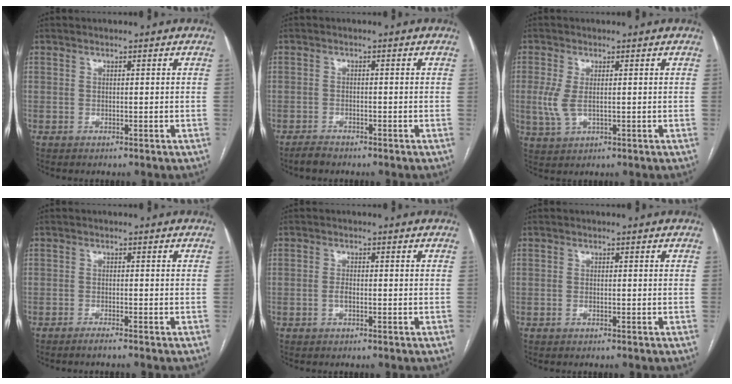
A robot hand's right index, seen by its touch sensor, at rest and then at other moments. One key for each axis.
{"total": 1.9, "fx": -1.7, "fy": 0.6, "fz": 0.6, "tx": -0.022, "ty": -0.002, "tz": -0.028}
{"total": 4.1, "fx": 0.0, "fy": 1.8, "fz": 3.6, "tx": -0.094, "ty": -0.008, "tz": 0.005}
{"total": 1.6, "fx": -1.4, "fy": -0.4, "fz": 0.8, "tx": -0.014, "ty": 0.000, "tz": -0.025}
{"total": 1.2, "fx": -0.2, "fy": 0.5, "fz": 1.1, "tx": -0.025, "ty": 0.003, "tz": -0.005}
{"total": 0.0}